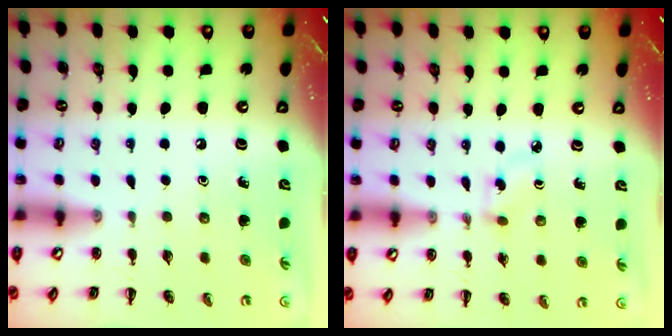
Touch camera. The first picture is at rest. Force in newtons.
{"total": 3.6, "press": 3.3, "slide": 1.5}